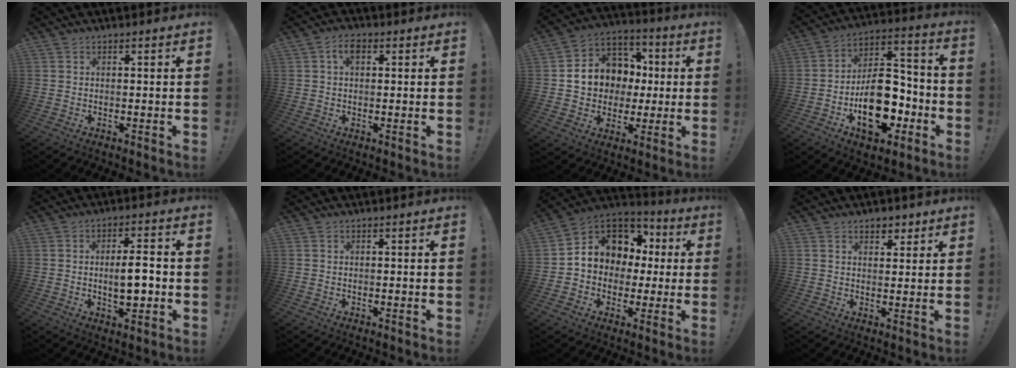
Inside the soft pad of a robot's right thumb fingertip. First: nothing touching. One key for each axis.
{"total": 4.3, "fx": 1.2, "fy": 2.5, "fz": 3.3, "tx": -0.055, "ty": 0.007, "tz": 0.020}
{"total": 12.4, "fx": 0.7, "fy": 11.2, "fz": 5.2, "tx": -0.067, "ty": 0.002, "tz": 0.031}
{"total": 19.8, "fx": -7.2, "fy": 12.2, "fz": 13.8, "tx": -0.191, "ty": 0.050, "tz": -0.106}
{"total": 8.0, "fx": -1.0, "fy": 2.9, "fz": 7.4, "tx": -0.109, "ty": 0.001, "tz": -0.021}
{"total": 0.0}
{"total": 11.4, "fx": 2.2, "fy": 10.0, "fz": 5.0, "tx": -0.066, "ty": -0.012, "tz": 0.050}
{"total": 3.5, "fx": 2.4, "fy": 2.4, "fz": 1.0, "tx": 0.001, "ty": -0.013, "tz": 0.041}